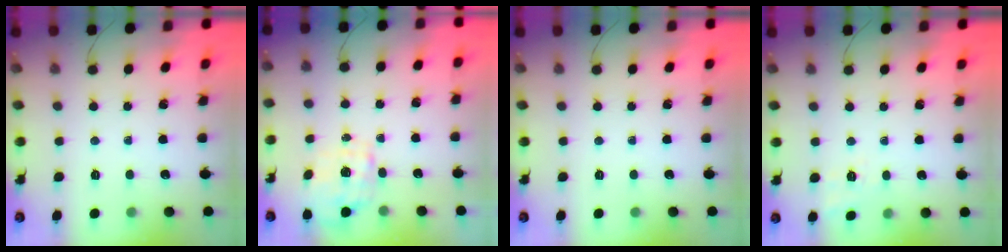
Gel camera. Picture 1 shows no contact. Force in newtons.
{"total": 1.9, "press": 1.8, "slide": 0.6}
{"total": 0.0}
{"total": 2.0, "press": 0.9, "slide": 1.8}